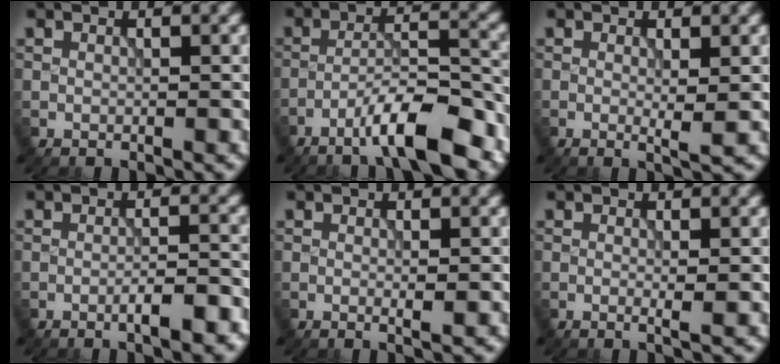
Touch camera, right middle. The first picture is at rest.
{"total": 9.1, "force": [-6.0, 2.0, 6.5], "torque": [-0.100, 0.011, -0.101]}
{"total": 1.5, "force": [0.0, 0.1, 1.5], "torque": [-0.026, -0.006, -0.003]}
{"total": 3.8, "force": [-2.0, 0.7, 3.1], "torque": [-0.047, 0.006, -0.034]}
{"total": 1.0, "force": [-0.1, 0.1, 1.0], "torque": [-0.016, -0.003, -0.003]}
{"total": 1.2, "force": [-0.1, 0.2, 1.2], "torque": [-0.021, -0.004, -0.005]}